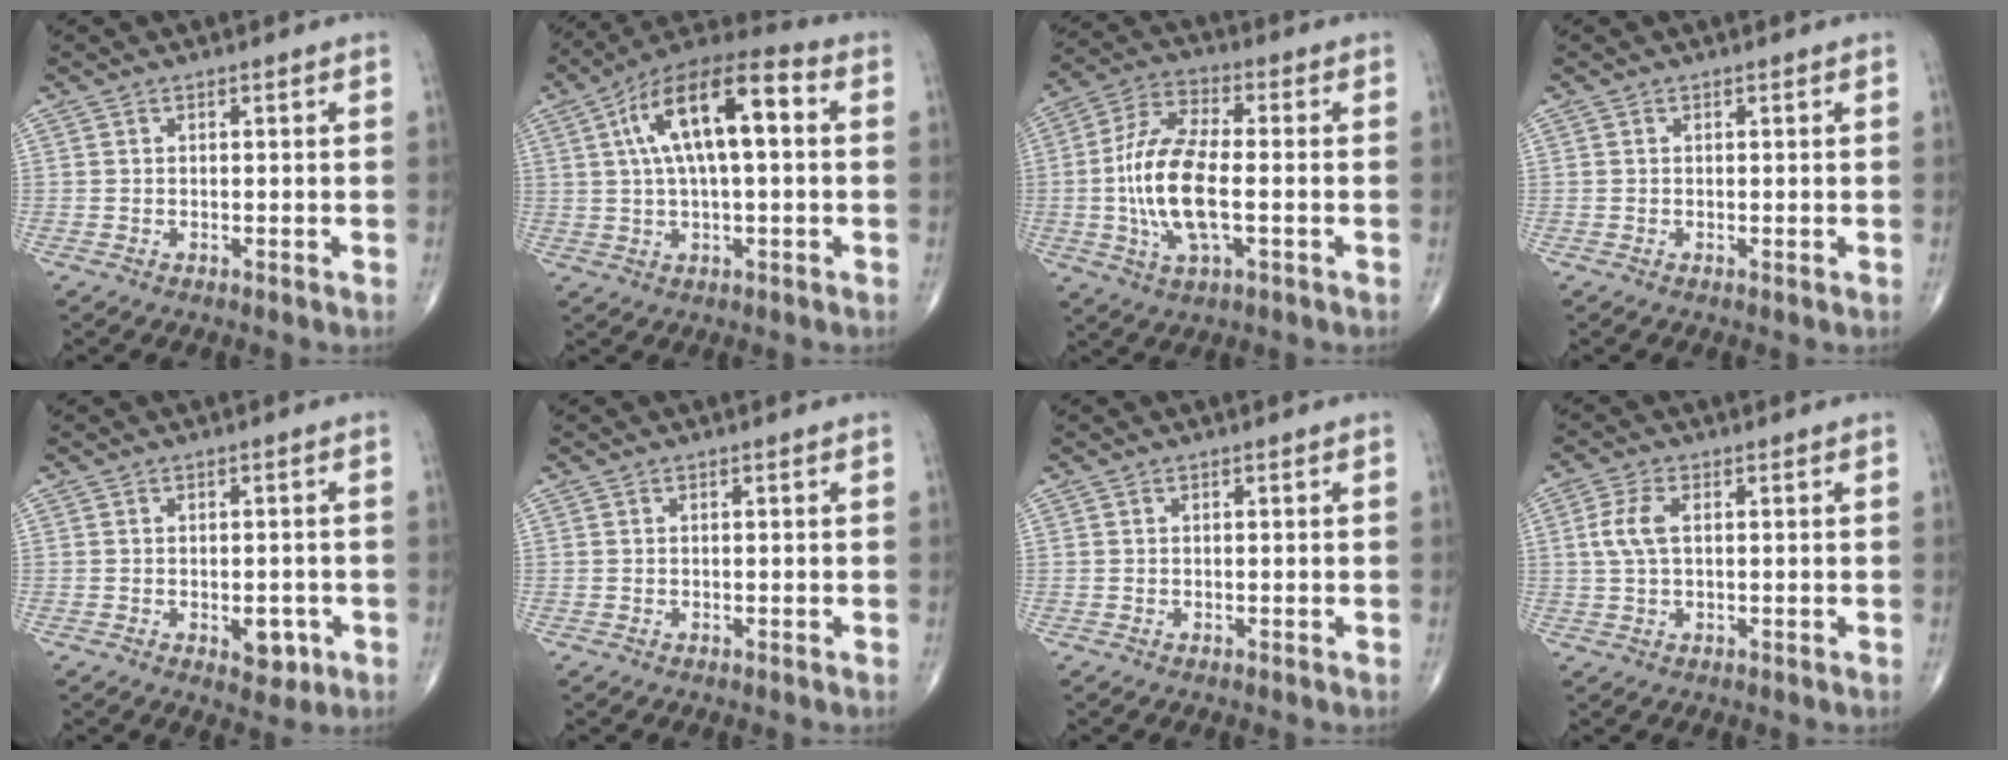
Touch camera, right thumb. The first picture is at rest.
{"total": 16.4, "force": [3.4, 6.2, 14.8], "torque": [-0.251, 0.036, 0.048]}
{"total": 14.5, "force": [-1.8, 5.9, 13.1], "torque": [-0.271, 0.016, -0.037]}
{"total": 0.0}
{"total": 4.4, "force": [-1.4, 2.4, 3.3], "torque": [-0.024, 0.003, -0.012]}
{"total": 0.0}
{"total": 0.0}
{"total": 4.4, "force": [0.7, 2.1, 3.8], "torque": [-0.099, 0.008, 0.012]}